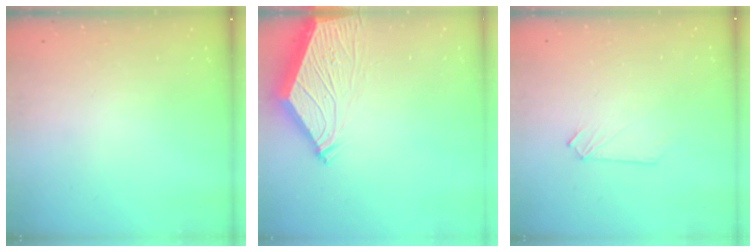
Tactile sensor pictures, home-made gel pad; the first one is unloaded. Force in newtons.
{"total": 6.2, "press": 6.1, "slide": 0.9}
{"total": 2.6, "press": 2.6, "slide": 0.6}